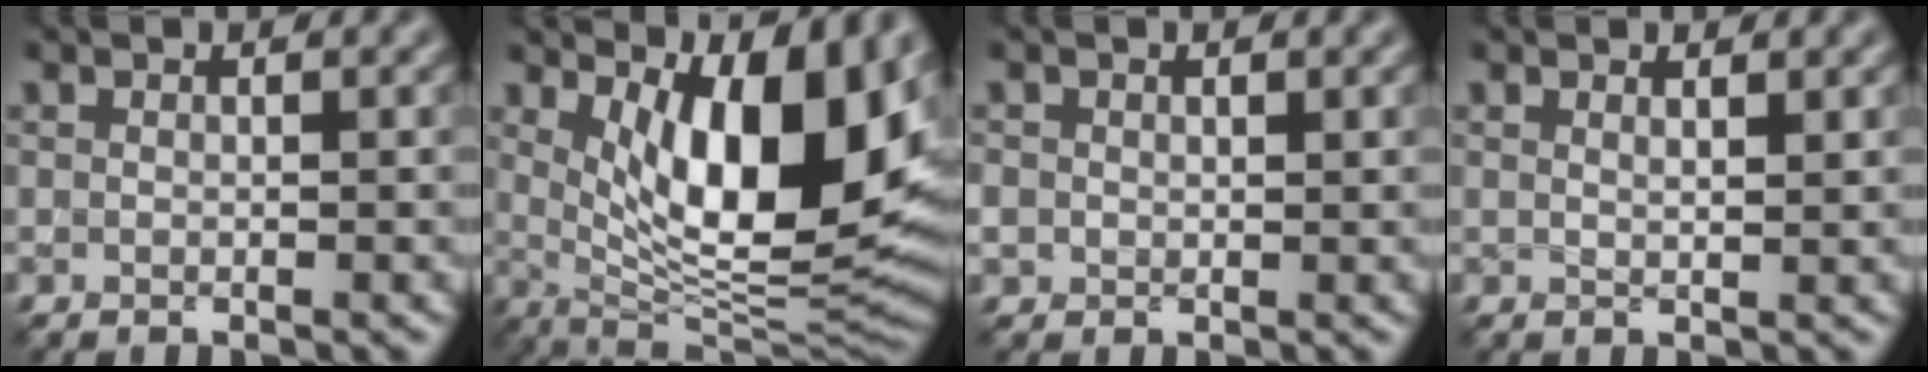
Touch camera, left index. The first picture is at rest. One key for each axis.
{"total": 12.0, "fx": 3.6, "fy": 4.7, "fz": 10.5, "tx": -0.144, "ty": -0.015, "tz": 0.064}
{"total": 1.6, "fx": 0.3, "fy": 1.5, "fz": 0.5, "tx": -0.009, "ty": -0.002, "tz": 0.008}
{"total": 0.9, "fx": 0.8, "fy": 0.1, "fz": 0.3, "tx": -0.002, "ty": 0.000, "tz": 0.013}